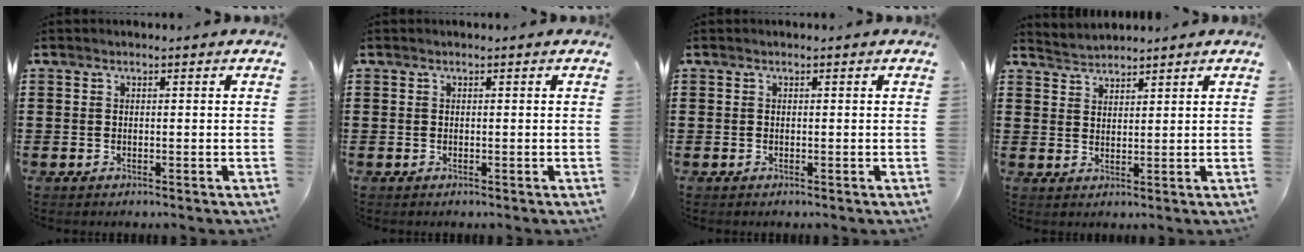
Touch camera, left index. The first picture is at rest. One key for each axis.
{"total": 0.0}
{"total": 0.0}
{"total": 2.5, "fx": 2.4, "fy": 0.1, "fz": -0.6, "tx": 0.003, "ty": -0.004, "tz": 0.048}